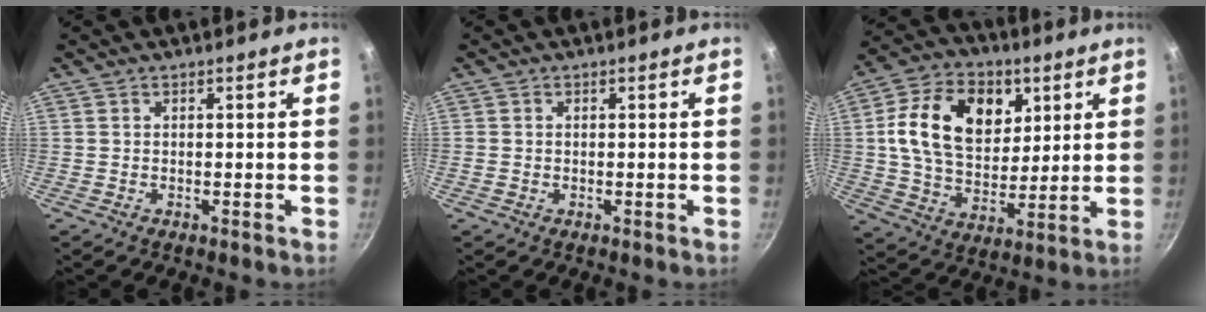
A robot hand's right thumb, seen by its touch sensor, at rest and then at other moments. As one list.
[{"total": 0.7, "force": [0.0, 0.7, 0.2], "torque": [-0.004, 0.002, 0.000]}, {"total": 19.0, "force": [5.6, 13.3, 12.4], "torque": [-0.190, -0.010, 0.090]}]